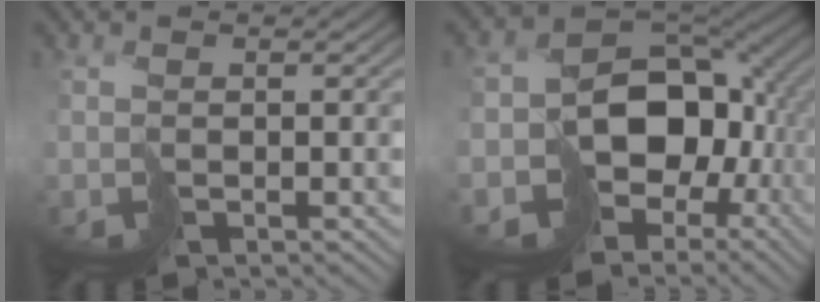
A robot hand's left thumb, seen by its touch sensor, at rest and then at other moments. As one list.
[{"total": 15.6, "force": [-4.1, 12.0, 9.0], "torque": [-0.172, -0.024, -0.059]}]